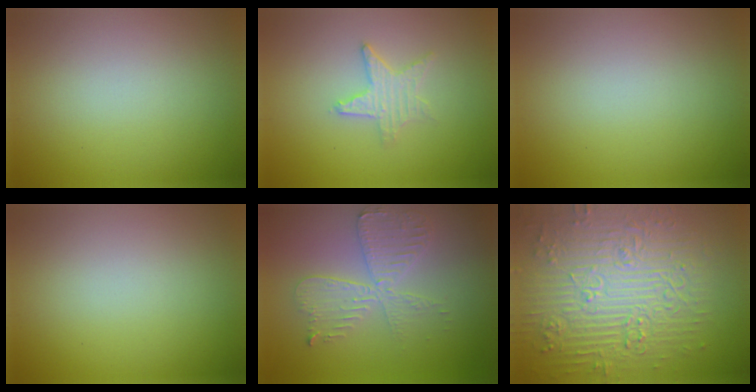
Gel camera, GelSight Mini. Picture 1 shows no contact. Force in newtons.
{"total": 2.3, "press": 2.2, "slide": 0.4}
{"total": 0.0}
{"total": 0.0}
{"total": 4.1, "press": 3.6, "slide": 1.9}
{"total": 9.5, "press": 7.0, "slide": 6.4}